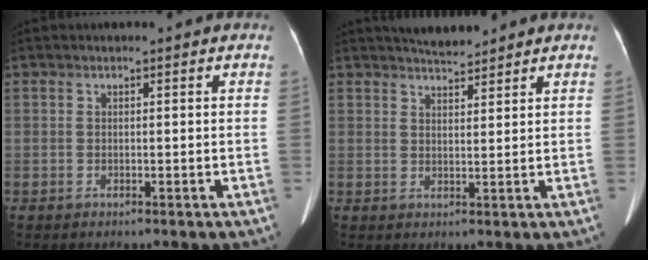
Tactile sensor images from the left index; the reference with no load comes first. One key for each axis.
{"total": 3.9, "fx": 3.7, "fy": 0.4, "fz": 1.1, "tx": -0.019, "ty": 0.011, "tz": 0.064}